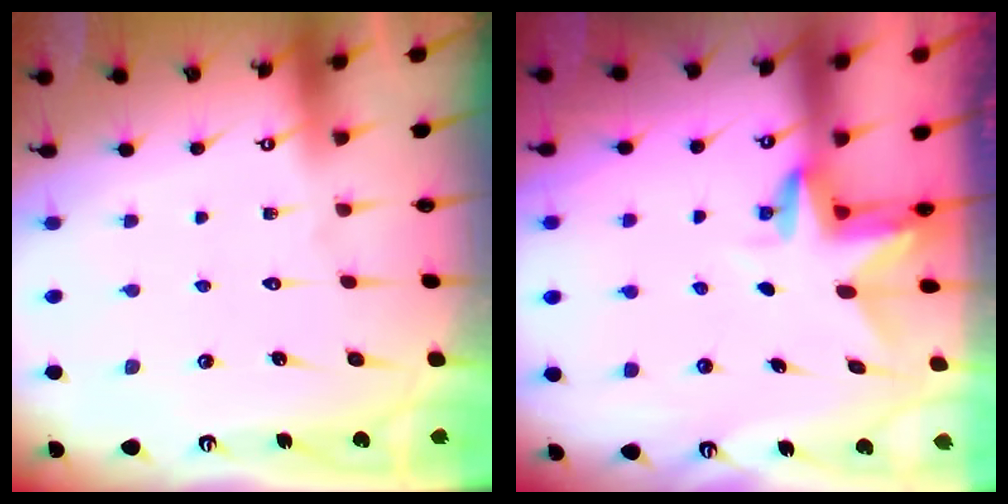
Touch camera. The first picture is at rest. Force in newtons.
{"total": 2.9, "press": 2.9, "slide": 0.2}